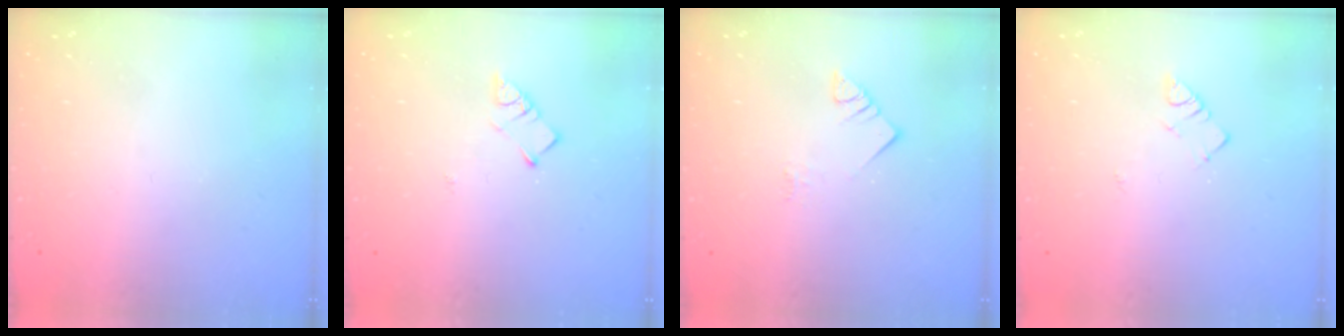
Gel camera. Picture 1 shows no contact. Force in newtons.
{"total": 3.7, "press": 3.7, "slide": 0.4}
{"total": 3.6, "press": 3.6, "slide": 0.6}
{"total": 2.8, "press": 2.7, "slide": 0.4}